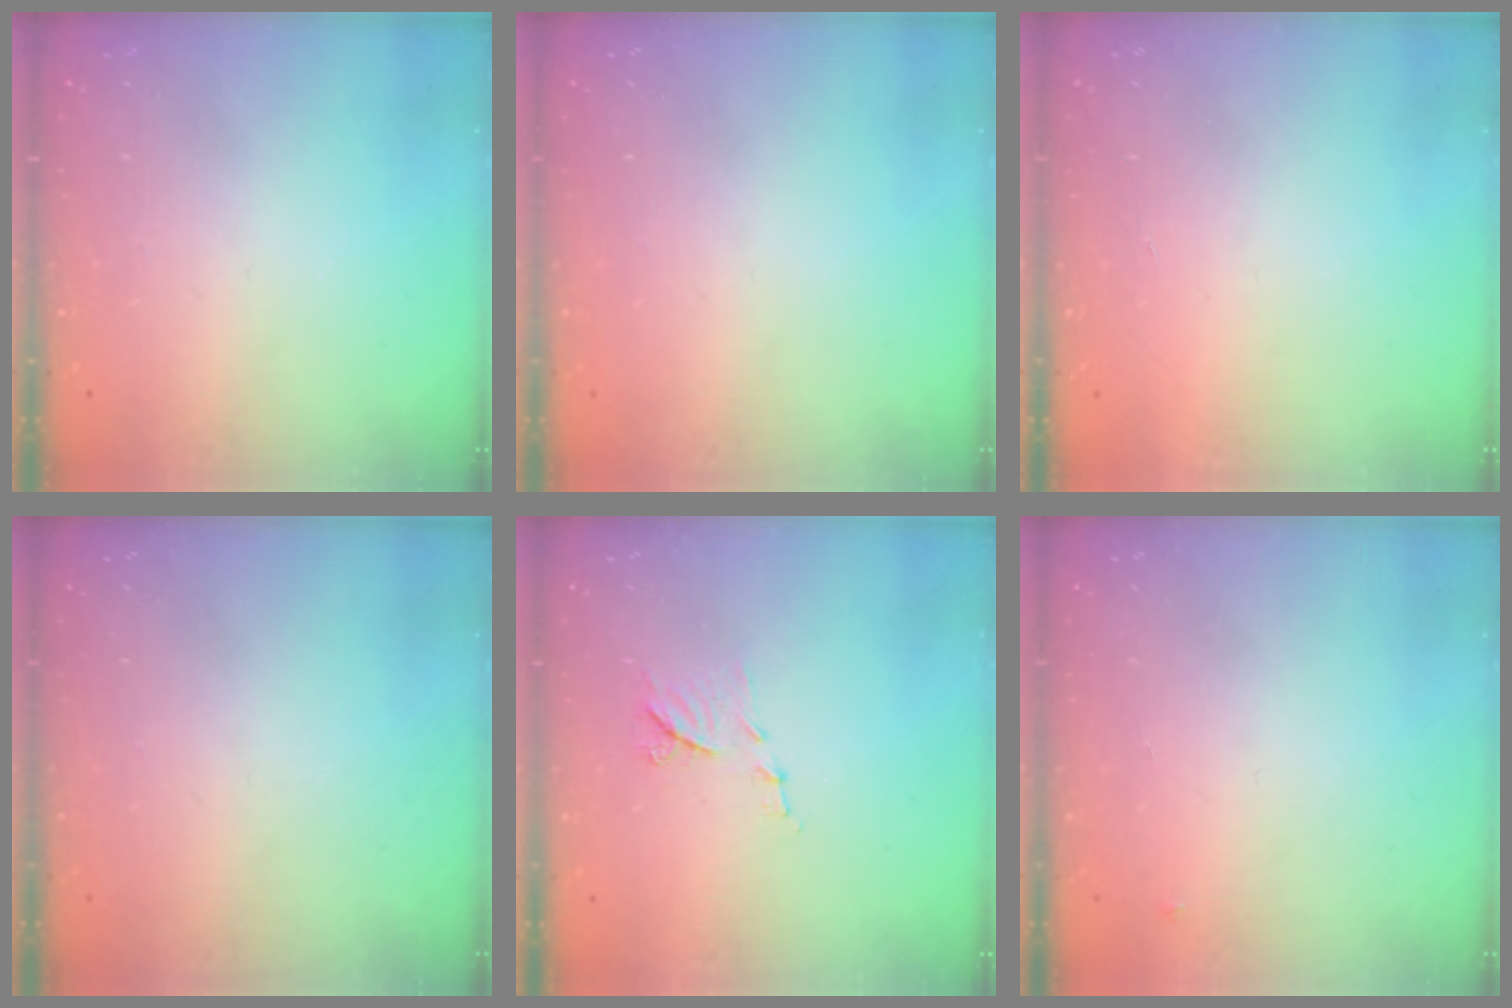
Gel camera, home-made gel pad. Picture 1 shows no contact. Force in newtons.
{"total": 0.0}
{"total": 1.6, "press": 1.5, "slide": 0.1}
{"total": 0.0}
{"total": 6.9, "press": 6.9, "slide": 0.5}
{"total": 2.6, "press": 2.6, "slide": 0.2}